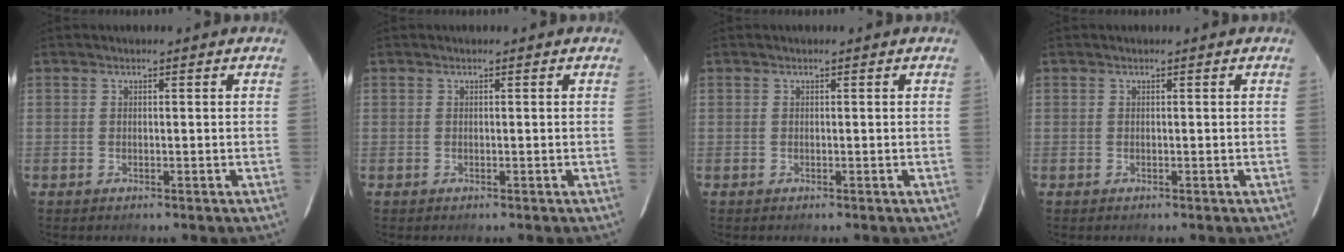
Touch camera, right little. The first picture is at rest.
{"total": 0.0}
{"total": 0.0}
{"total": 0.0}